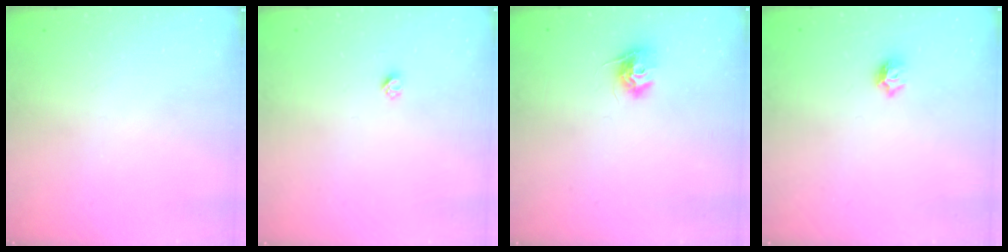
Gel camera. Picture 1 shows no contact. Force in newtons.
{"total": 2.3, "press": 2.3, "slide": 0.2}
{"total": 9.5, "press": 9.5, "slide": 0.3}
{"total": 6.5, "press": 6.5, "slide": 0.7}